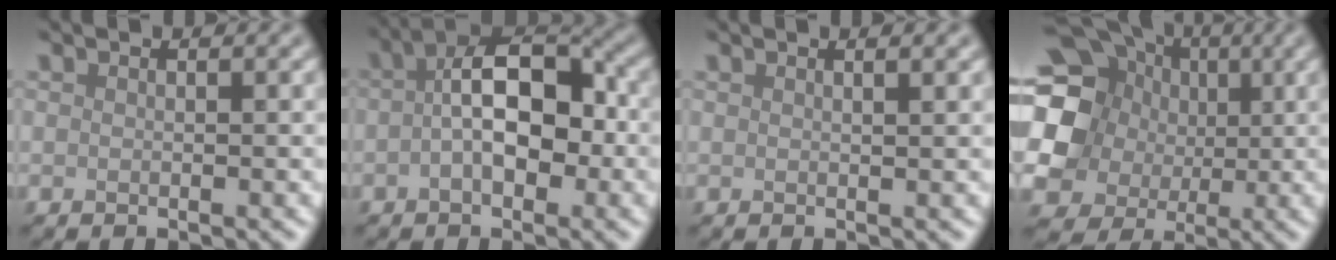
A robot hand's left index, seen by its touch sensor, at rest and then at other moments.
{"total": 7.4, "force": [0.0, 3.8, 6.4], "torque": [-0.104, 0.017, -0.012]}
{"total": 1.3, "force": [0.7, 0.4, 1.0], "torque": [-0.008, 0.004, 0.007]}
{"total": 15.3, "force": [3.2, 13.8, 5.8], "torque": [-0.171, 0.036, 0.022]}